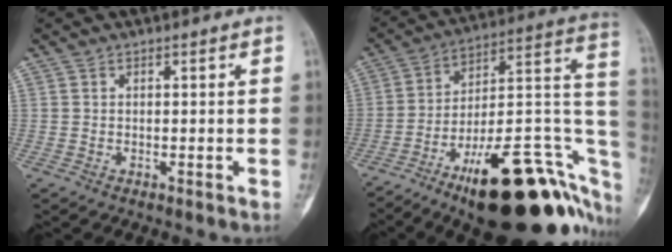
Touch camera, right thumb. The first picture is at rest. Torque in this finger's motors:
{"motor_torque": [3.99, 1.03, 1.62, -1.15, 0.49]}